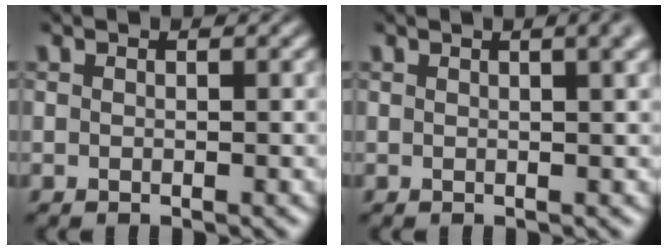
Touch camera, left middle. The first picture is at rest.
{"total": 4.3, "force": [2.0, 1.8, 3.3], "torque": [-0.013, 0.019, 0.001]}